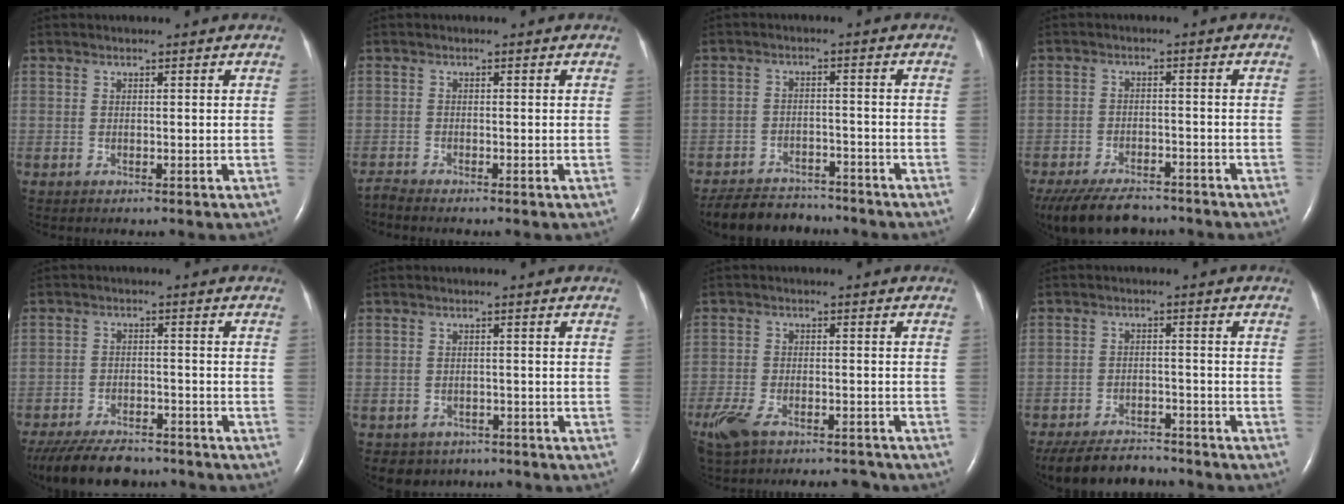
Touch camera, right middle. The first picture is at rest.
{"total": 1.3, "force": [-1.3, -0.4, -0.1], "torque": [-0.006, -0.008, -0.026]}
{"total": 9.0, "force": [-8.2, 3.0, 1.8], "torque": [-0.028, -0.001, -0.126]}
{"total": 12.2, "force": [-10.1, 4.4, 5.2], "torque": [-0.109, -0.012, -0.151]}
{"total": 12.9, "force": [-10.9, 4.3, 5.5], "torque": [-0.112, -0.015, -0.166]}
{"total": 4.2, "force": [-3.1, 2.9, -0.1], "torque": [0.002, 0.008, -0.041]}
{"total": 11.4, "force": [-9.1, 3.9, 5.5], "torque": [-0.116, -0.005, -0.146]}
{"total": 9.7, "force": [-8.8, 2.9, 2.8], "torque": [-0.049, -0.006, -0.136]}